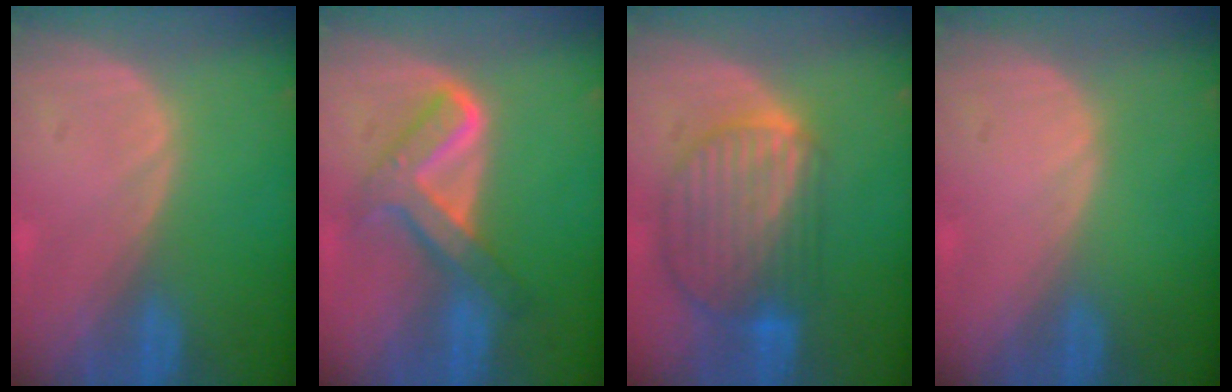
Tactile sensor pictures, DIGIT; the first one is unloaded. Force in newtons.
{"total": 6.9, "press": 6.8, "slide": 0.7}
{"total": 10.0, "press": 8.5, "slide": 5.2}
{"total": 0.0}